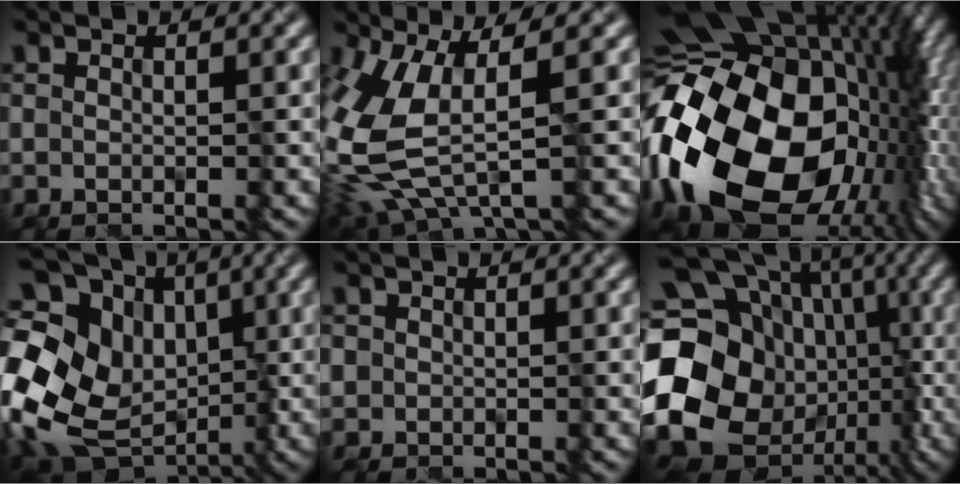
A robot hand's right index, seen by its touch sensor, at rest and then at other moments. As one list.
[{"total": 7.9, "force": [-0.8, 3.4, 7.1], "torque": [-0.186, -0.019, -0.009]}, {"total": 21.2, "force": [-1.0, 14.7, 15.3], "torque": [-0.327, -0.032, 0.004]}, {"total": 17.1, "force": [-2.3, 13.4, 10.4], "torque": [-0.215, 0.017, -0.033]}, {"total": 0.8, "force": [0.1, 0.8, 0.0], "torque": [0.005, -0.003, 0.005]}, {"total": 22.1, "force": [-2.1, 18.6, 11.8], "torque": [-0.228, 0.000, -0.063]}]